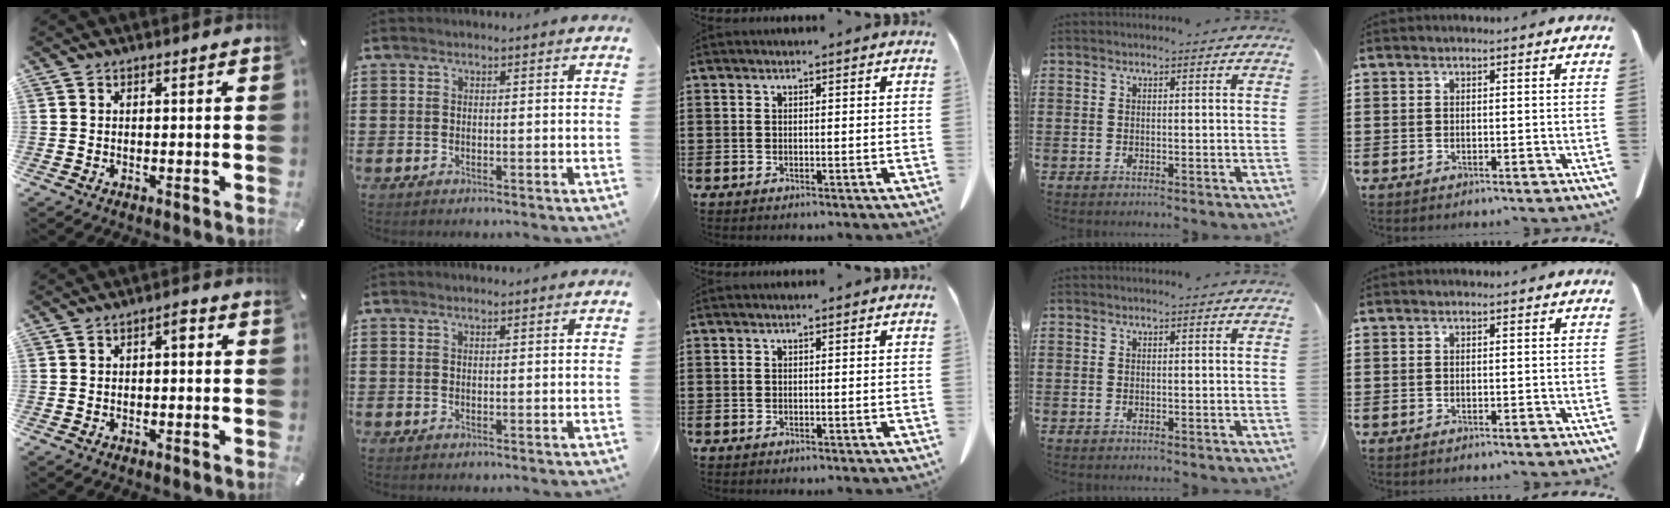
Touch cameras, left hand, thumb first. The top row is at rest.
{"thumb": {"total": 2.8, "force": [-0.2, 1.4, 2.4], "torque": [-0.039, 0.010, -0.010]}, "index": {"total": 0.7, "force": [0.5, 0.0, 0.4], "torque": [-0.009, -0.001, 0.011]}}